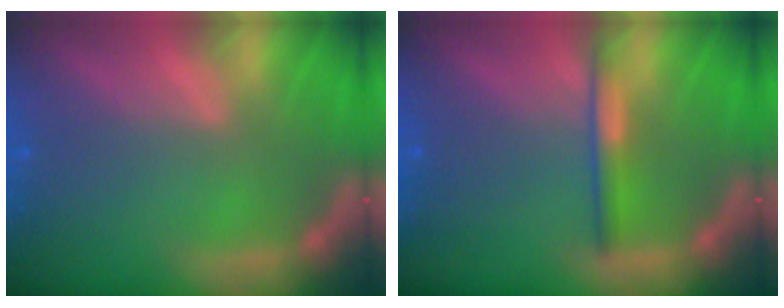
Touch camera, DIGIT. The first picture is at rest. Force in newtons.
{"total": 2.4}